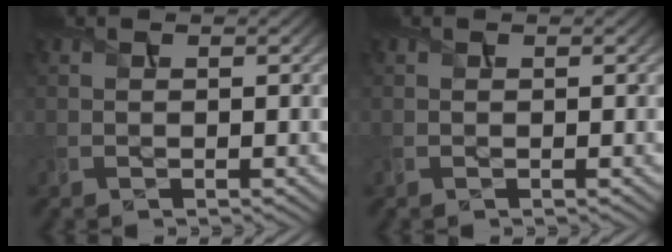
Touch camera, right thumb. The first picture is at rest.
{"total": 0.0}